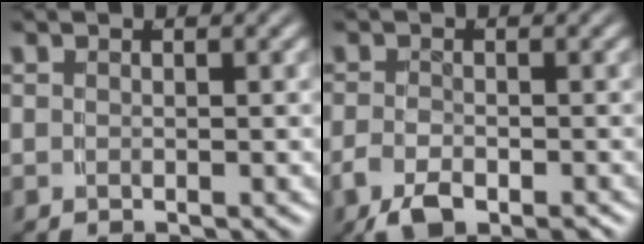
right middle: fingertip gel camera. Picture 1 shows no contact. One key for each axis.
{"total": 3.5, "fx": -2.2, "fy": 1.5, "fz": 2.3, "tx": -0.048, "ty": -0.019, "tz": -0.029}